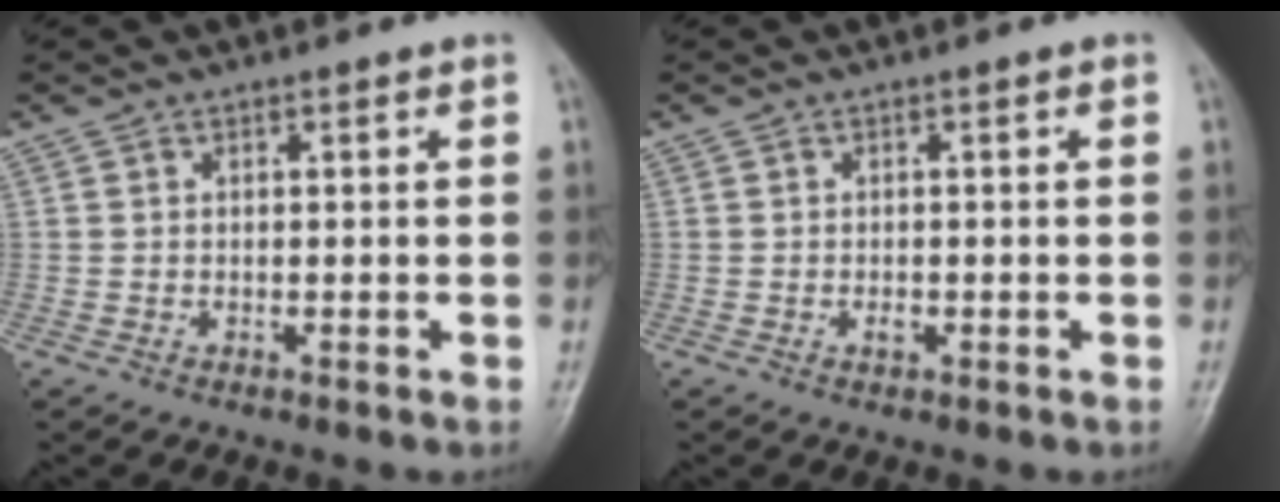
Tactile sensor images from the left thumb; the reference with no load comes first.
{"total": 1.3, "force": [-0.4, 0.7, 0.9], "torque": [-0.014, 0.005, -0.005]}